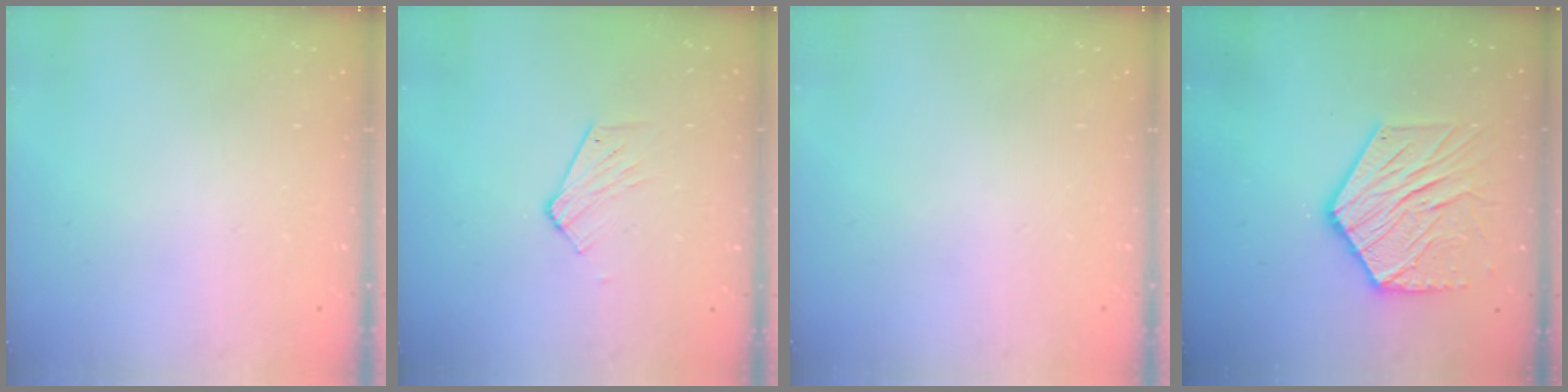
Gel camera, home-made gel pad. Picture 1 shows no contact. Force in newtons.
{"total": 5.2, "press": 5.2, "slide": 0.4}
{"total": 0.0}
{"total": 15.5, "press": 15.5, "slide": 1.2}